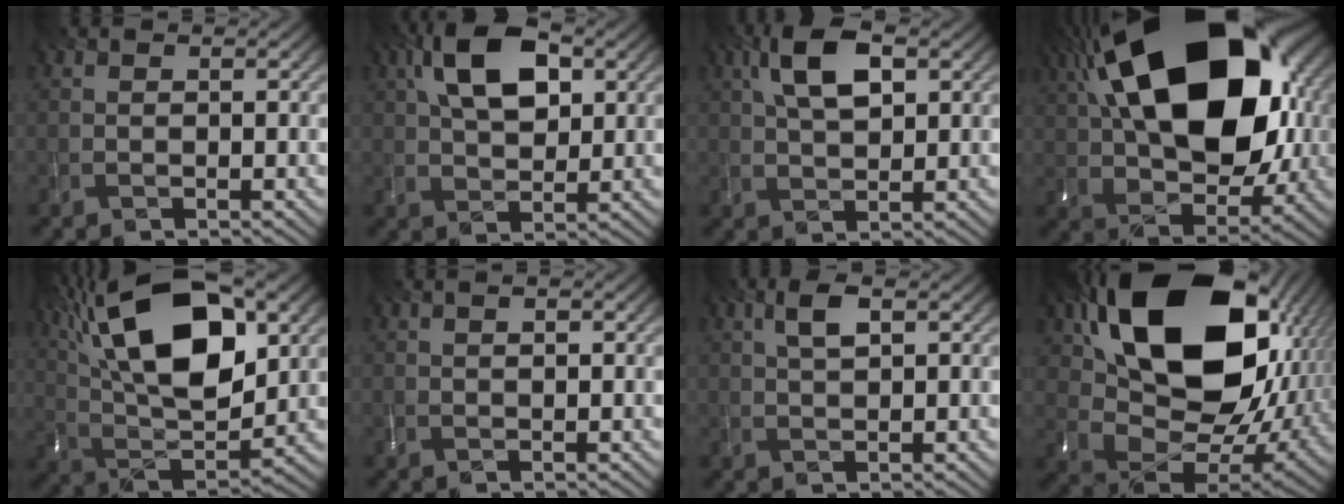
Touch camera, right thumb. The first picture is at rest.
{"total": 9.9, "force": [3.3, 5.5, 7.6], "torque": [-0.153, 0.014, 0.055]}
{"total": 7.4, "force": [2.7, 3.5, 6.0], "torque": [-0.129, 0.010, 0.047]}
{"total": 22.3, "force": [6.6, 13.7, 16.3], "torque": [-0.321, 0.042, 0.110]}
{"total": 19.2, "force": [7.6, 9.3, 14.9], "torque": [-0.288, 0.031, 0.111]}
{"total": 1.6, "force": [0.6, 0.6, 1.4], "torque": [-0.027, 0.004, 0.010]}
{"total": 3.2, "force": [1.4, 1.2, 2.7], "torque": [-0.060, 0.007, 0.026]}
{"total": 21.2, "force": [7.4, 14.2, 13.8], "torque": [-0.275, -0.019, 0.166]}